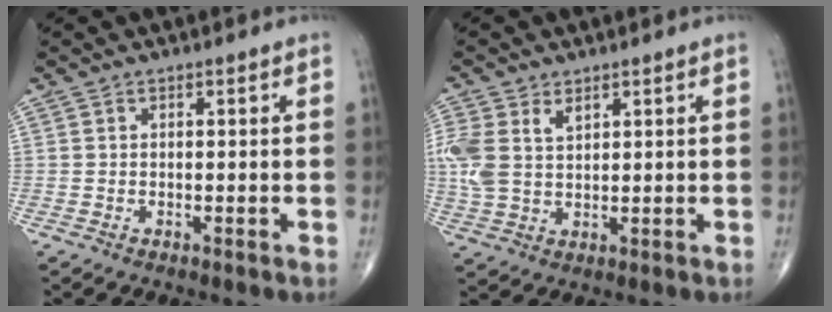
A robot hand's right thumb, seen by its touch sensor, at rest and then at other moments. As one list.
[{"total": 8.6, "force": [2.9, 5.5, 5.9], "torque": [-0.139, 0.004, 0.064]}]